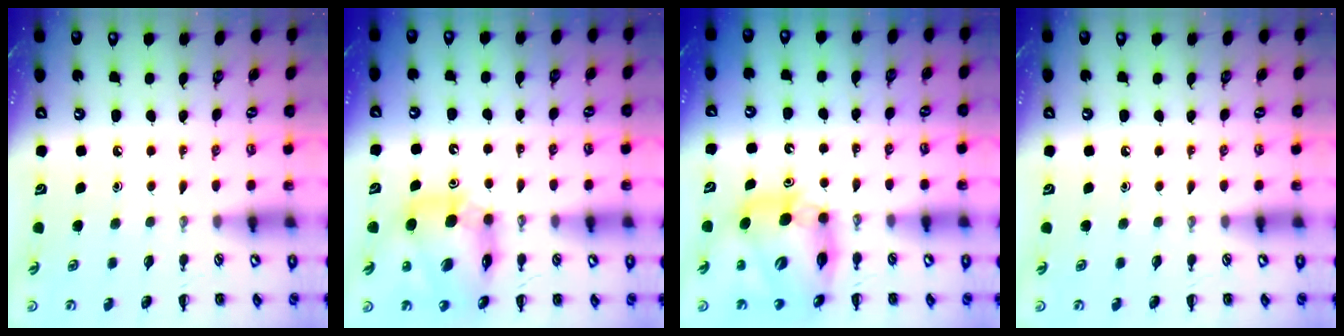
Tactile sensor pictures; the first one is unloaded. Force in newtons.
{"total": 11.7, "press": 11.1, "slide": 3.5}
{"total": 11.9, "press": 11.4, "slide": 3.4}
{"total": 0.0}